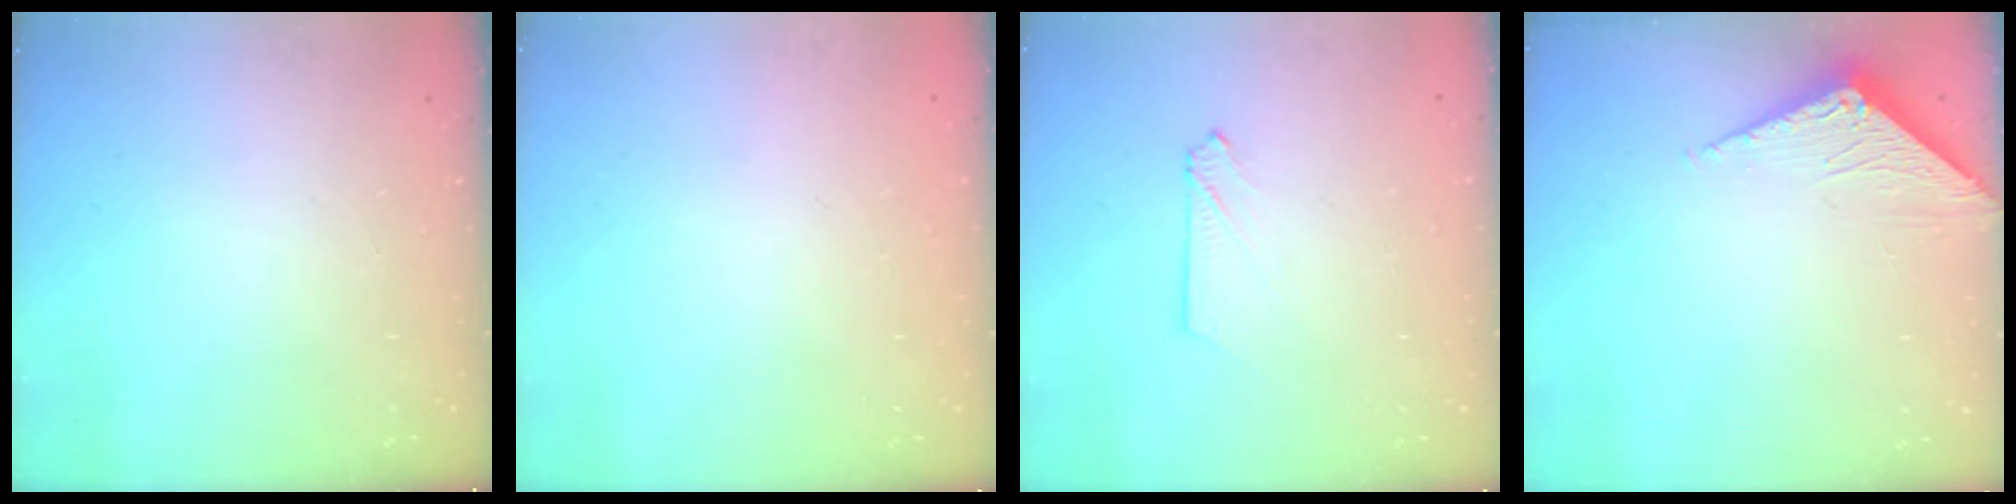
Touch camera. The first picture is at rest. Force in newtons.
{"total": 0.0}
{"total": 2.1, "press": 2.1, "slide": 0.2}
{"total": 3.3, "press": 3.3, "slide": 0.3}